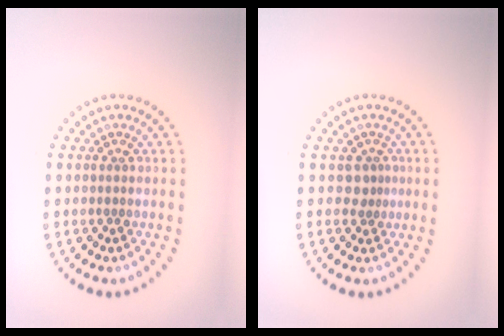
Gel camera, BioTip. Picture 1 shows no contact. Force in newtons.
{"total": 1.1, "press": 0.7, "slide": 0.9}